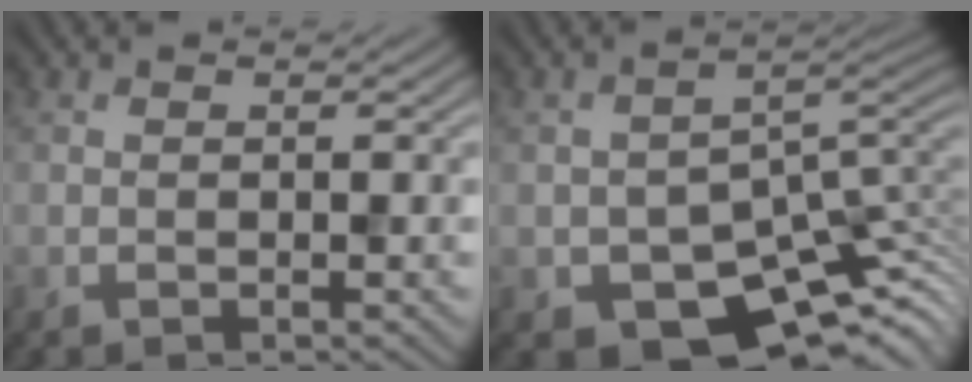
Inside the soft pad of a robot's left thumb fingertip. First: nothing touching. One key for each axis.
{"total": 10.3, "fx": -5.3, "fy": 6.4, "fz": 6.2, "tx": -0.095, "ty": -0.030, "tz": -0.073}